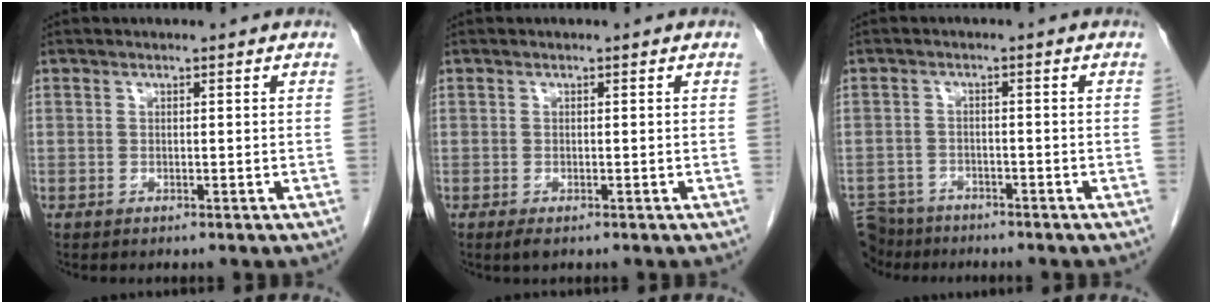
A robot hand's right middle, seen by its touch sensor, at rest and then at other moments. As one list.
[{"total": 1.3, "force": [-0.7, 0.5, 0.9], "torque": [-0.014, -0.002, -0.008]}, {"total": 7.3, "force": [-6.4, 3.5, 0.7], "torque": [-0.020, 0.001, -0.107]}]